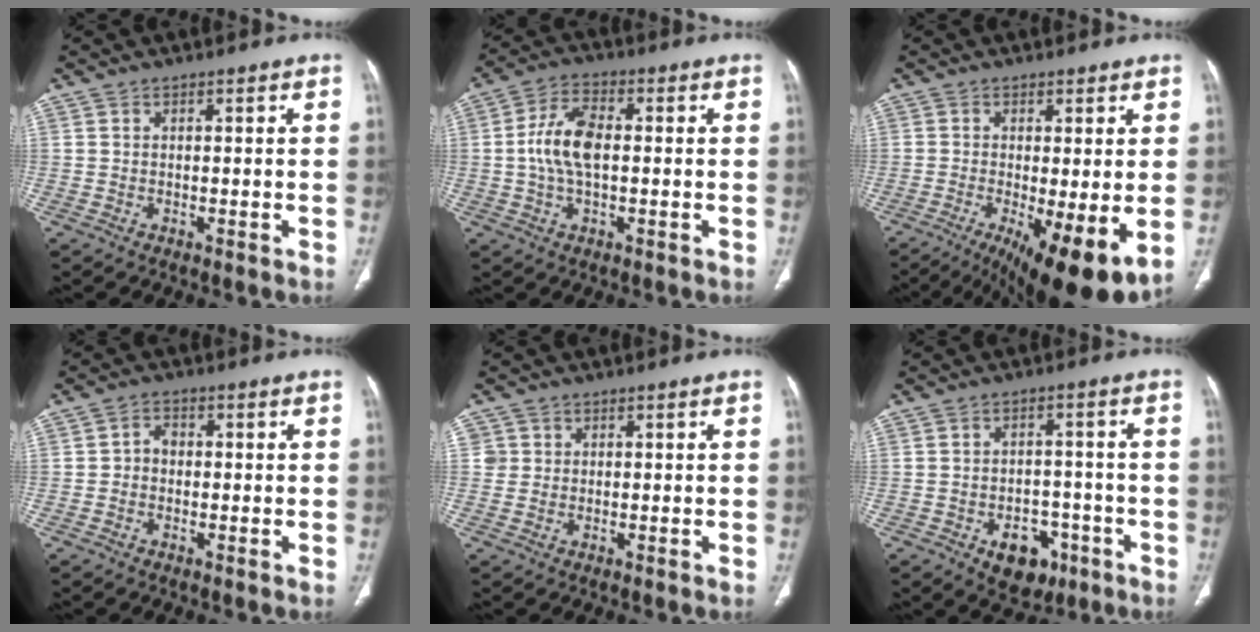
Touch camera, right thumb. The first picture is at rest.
{"total": 8.9, "force": [0.1, 4.6, 7.6], "torque": [-0.154, 0.016, -0.004]}
{"total": 13.6, "force": [-4.2, 3.6, 12.4], "torque": [-0.173, -0.024, -0.055]}
{"total": 2.7, "force": [-0.2, 2.3, 1.5], "torque": [-0.011, 0.013, -0.011]}
{"total": 2.1, "force": [0.4, 2.0, 0.0], "torque": [0.018, 0.004, 0.003]}
{"total": 8.4, "force": [-4.1, 5.8, 4.6], "torque": [-0.032, 0.028, -0.051]}